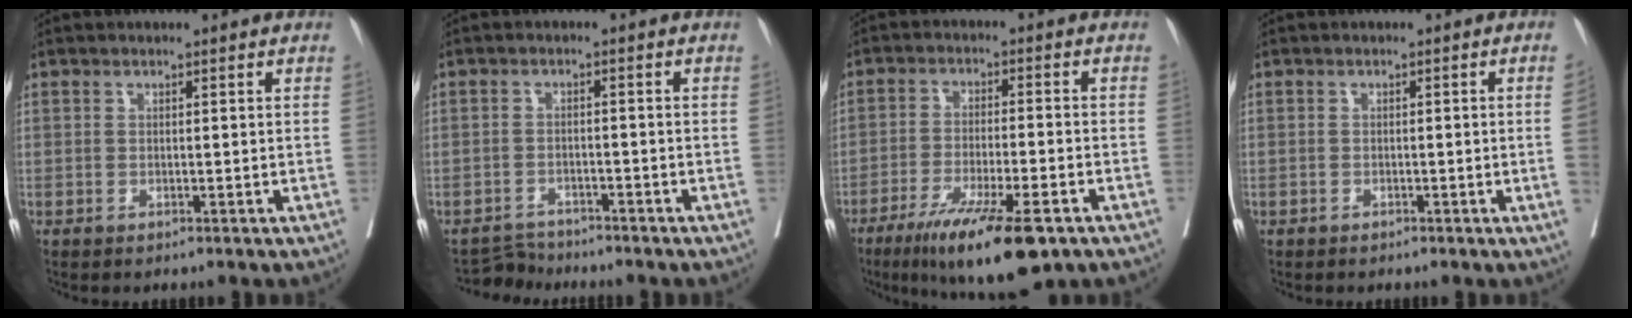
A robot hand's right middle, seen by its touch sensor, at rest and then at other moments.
{"total": 3.0, "force": [-2.9, 0.0, -0.9], "torque": [0.017, -0.009, -0.049]}
{"total": 13.3, "force": [-8.3, 1.7, 10.3], "torque": [-0.162, -0.033, -0.133]}
{"total": 1.5, "force": [-0.2, -0.8, 1.3], "torque": [-0.019, 0.000, -0.004]}